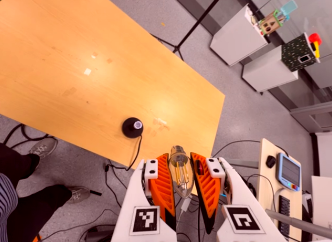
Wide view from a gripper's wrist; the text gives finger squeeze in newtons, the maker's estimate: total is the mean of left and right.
{"total": 20.7, "left": 22.2, "right": 19.2}